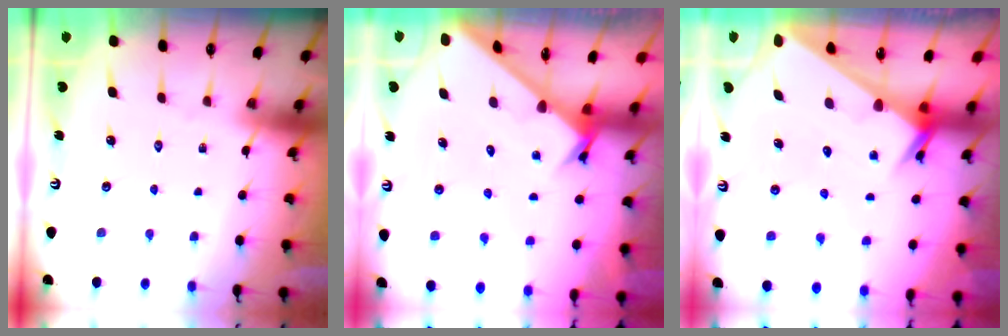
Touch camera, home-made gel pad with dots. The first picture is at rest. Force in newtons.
{"total": 2.7, "press": 2.7, "slide": 0.3}
{"total": 2.1, "press": 2.1, "slide": 0.1}